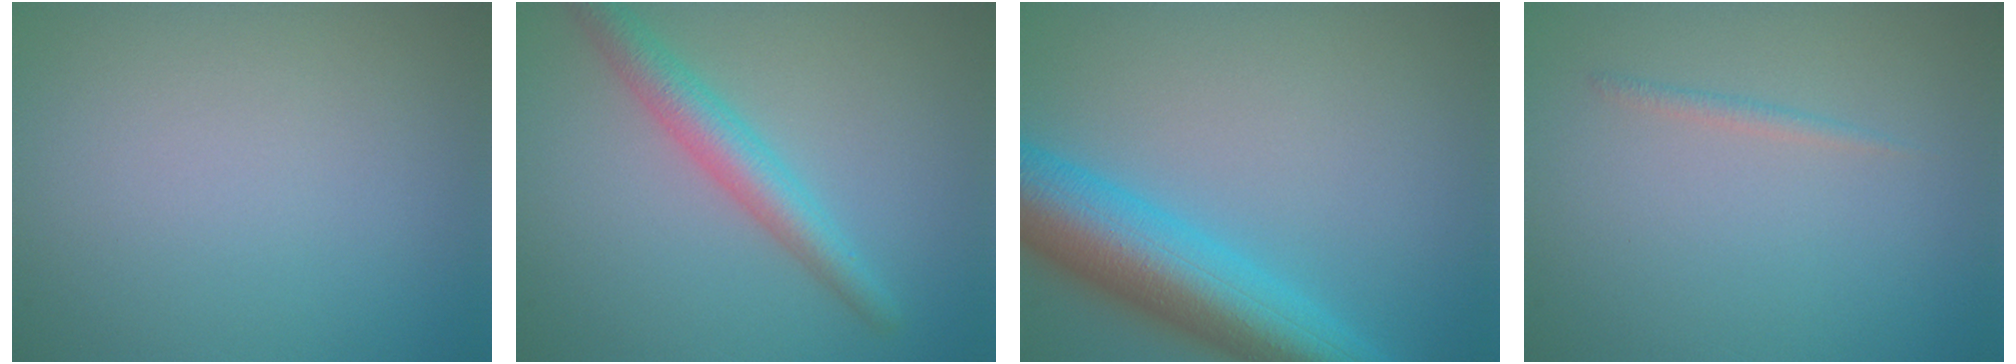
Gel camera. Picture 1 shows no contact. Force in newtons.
{"total": 3.7, "press": 3.7, "slide": 0.1}
{"total": 9.6, "press": 9.6, "slide": 0.3}
{"total": 0.7, "press": 0.7, "slide": 0.1}